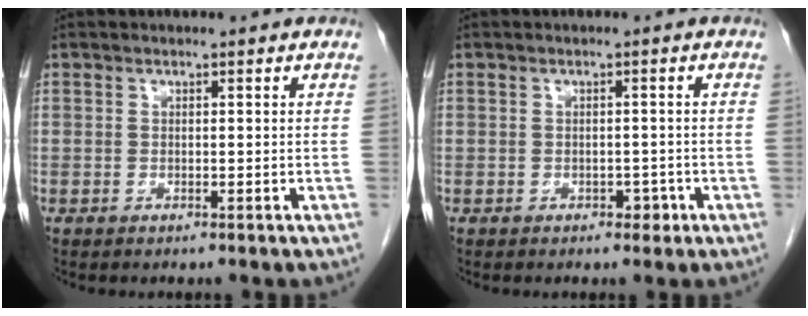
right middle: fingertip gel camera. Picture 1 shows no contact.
{"total": 1.6, "force": [-0.8, 1.1, 0.9], "torque": [-0.011, 0.003, -0.007]}